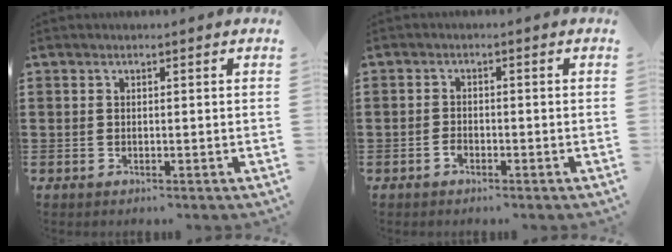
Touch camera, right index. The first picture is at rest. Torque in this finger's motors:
{"motor_torque": [1.52, 0.62, 0.22, 0.01]}